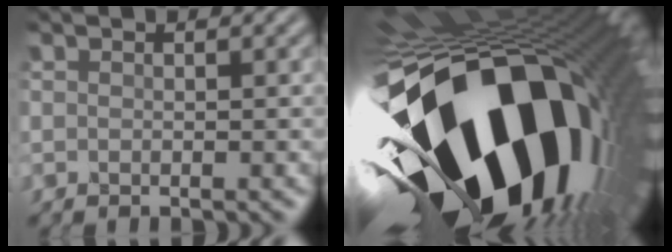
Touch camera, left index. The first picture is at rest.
{"total": 21.6, "force": [-6.4, 10.7, 17.6], "torque": [-0.322, -0.089, -0.080]}